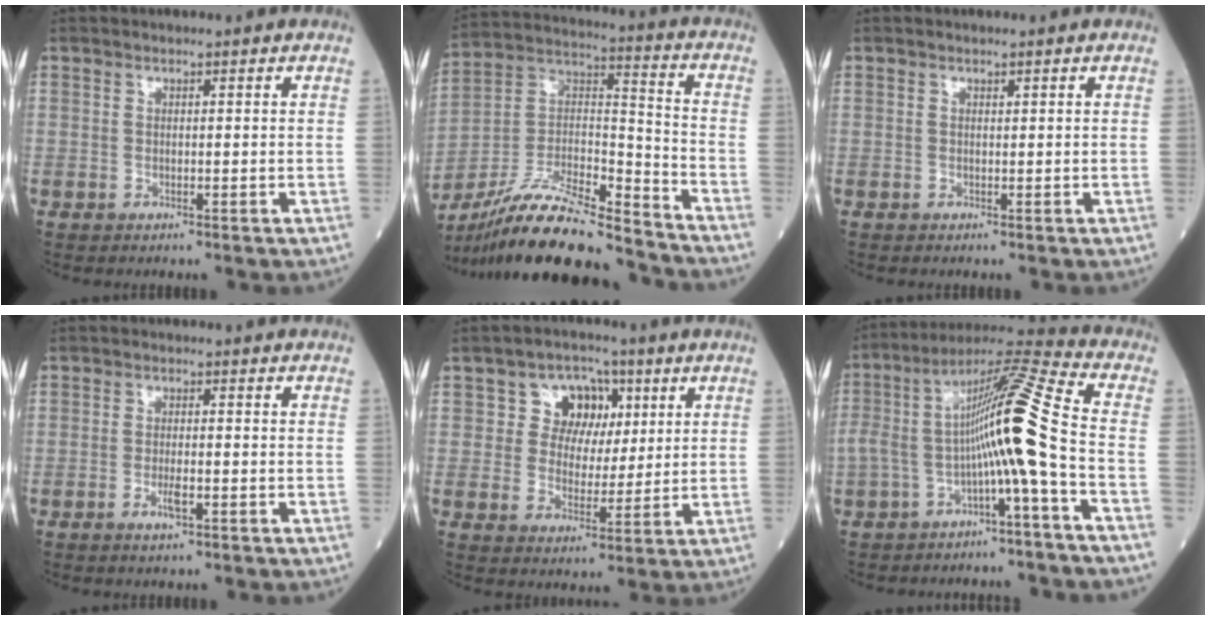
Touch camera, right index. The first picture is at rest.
{"total": 20.7, "force": [-18.3, 2.4, 9.4], "torque": [-0.200, 0.010, -0.329]}
{"total": 0.0}
{"total": 2.5, "force": [-1.2, 0.4, 2.2], "torque": [-0.042, -0.002, -0.020]}
{"total": 7.3, "force": [2.6, 6.0, 3.2], "torque": [-0.042, 0.024, 0.045]}
{"total": 13.7, "force": [-2.5, -0.9, 13.5], "torque": [-0.241, 0.037, -0.052]}